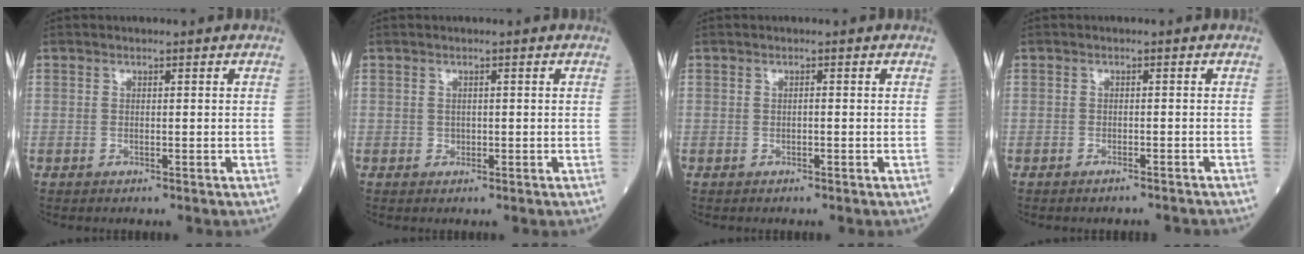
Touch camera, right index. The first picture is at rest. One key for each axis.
{"total": 0.6, "fx": -0.1, "fy": 0.5, "fz": 0.1, "tx": 0.002, "ty": 0.002, "tz": -0.004}
{"total": 0.0}
{"total": 2.9, "fx": -2.8, "fy": 0.2, "fz": 0.8, "tx": -0.010, "ty": -0.003, "tz": -0.036}